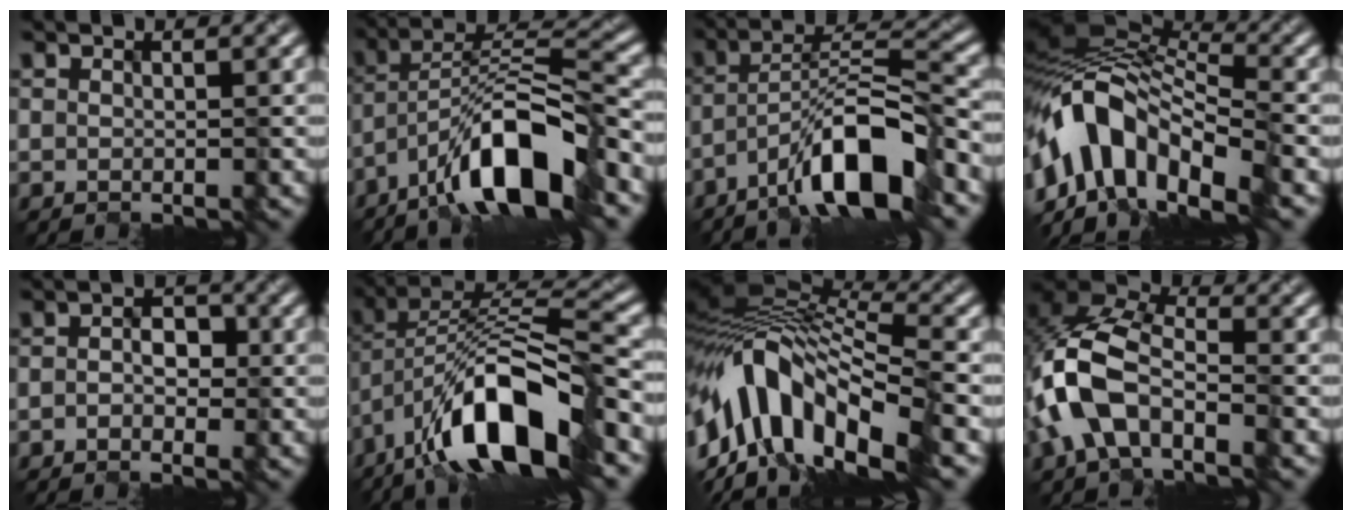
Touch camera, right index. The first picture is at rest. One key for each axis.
{"total": 10.3, "fx": -6.7, "fy": 2.4, "fz": 7.5, "tx": -0.120, "ty": 0.017, "tz": -0.123}
{"total": 9.0, "fx": -5.8, "fy": 1.9, "fz": 6.6, "tx": -0.108, "ty": 0.017, "tz": -0.102}
{"total": 12.0, "fx": -5.2, "fy": 6.3, "fz": 8.8, "tx": -0.157, "ty": 0.024, "tz": -0.105}
{"total": 2.0, "fx": -0.6, "fy": 1.2, "fz": 1.5, "tx": -0.022, "ty": 0.003, "tz": -0.014}
{"total": 12.5, "fx": -6.5, "fy": 4.2, "fz": 9.8, "tx": -0.163, "ty": 0.013, "tz": -0.118}
{"total": 12.6, "fx": -5.1, "fy": 5.5, "fz": 10.2, "tx": -0.186, "ty": 0.012, "tz": -0.092}
{"total": 9.6, "fx": -3.3, "fy": 5.4, "fz": 7.2, "tx": -0.160, "ty": 0.013, "tz": -0.074}